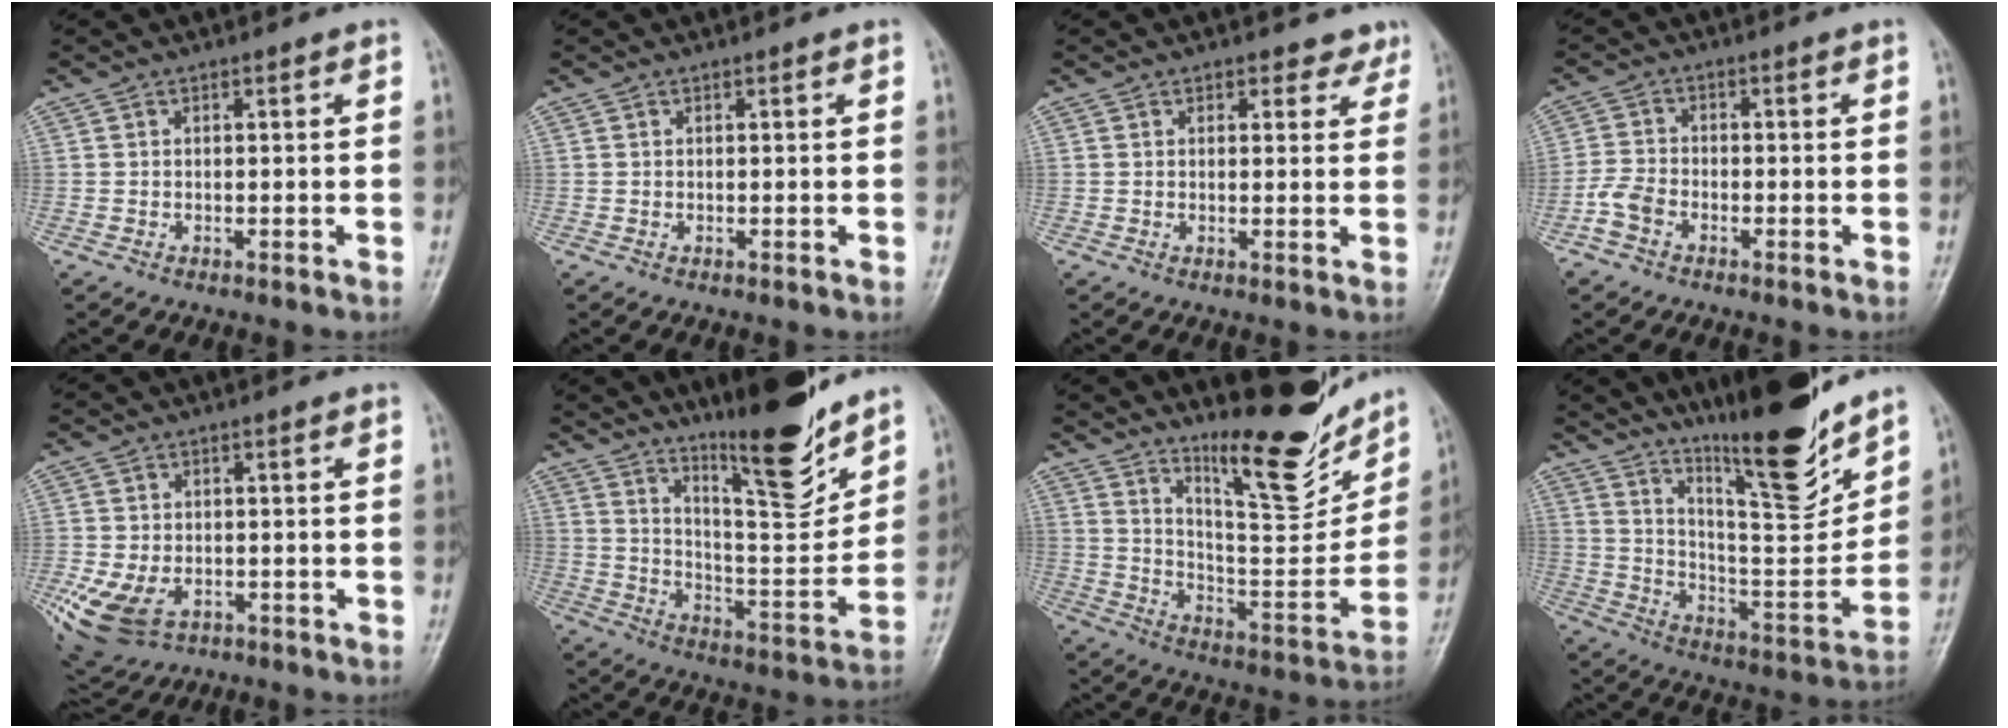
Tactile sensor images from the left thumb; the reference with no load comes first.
{"total": 0.0}
{"total": 3.3, "force": [2.6, 2.0, 0.6], "torque": [0.022, -0.014, 0.021]}
{"total": 4.3, "force": [-2.3, 2.8, 2.3], "torque": [-0.046, 0.010, -0.052]}
{"total": 11.2, "force": [-4.0, 7.7, 7.1], "torque": [-0.158, 0.000, -0.058]}
{"total": 16.9, "force": [12.7, 3.0, 10.8], "torque": [-0.137, -0.094, 0.214]}
{"total": 18.8, "force": [14.1, 4.9, 11.4], "torque": [-0.128, -0.107, 0.233]}
{"total": 19.5, "force": [14.8, 3.0, 12.3], "torque": [-0.157, -0.101, 0.251]}